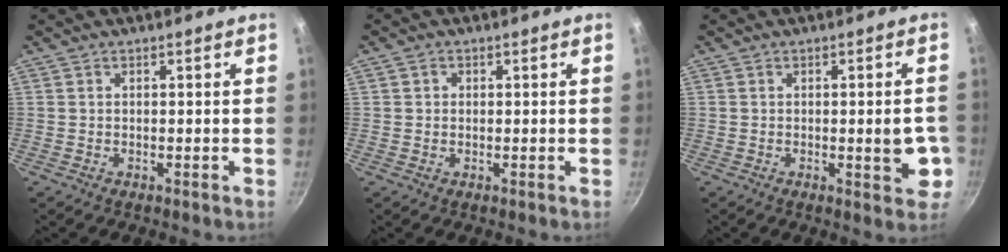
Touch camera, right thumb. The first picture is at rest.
{"total": 1.4, "force": [0.2, 1.3, 0.4], "torque": [-0.003, 0.000, 0.000]}
{"total": 6.3, "force": [-1.2, 2.1, 5.8], "torque": [-0.064, -0.002, -0.015]}